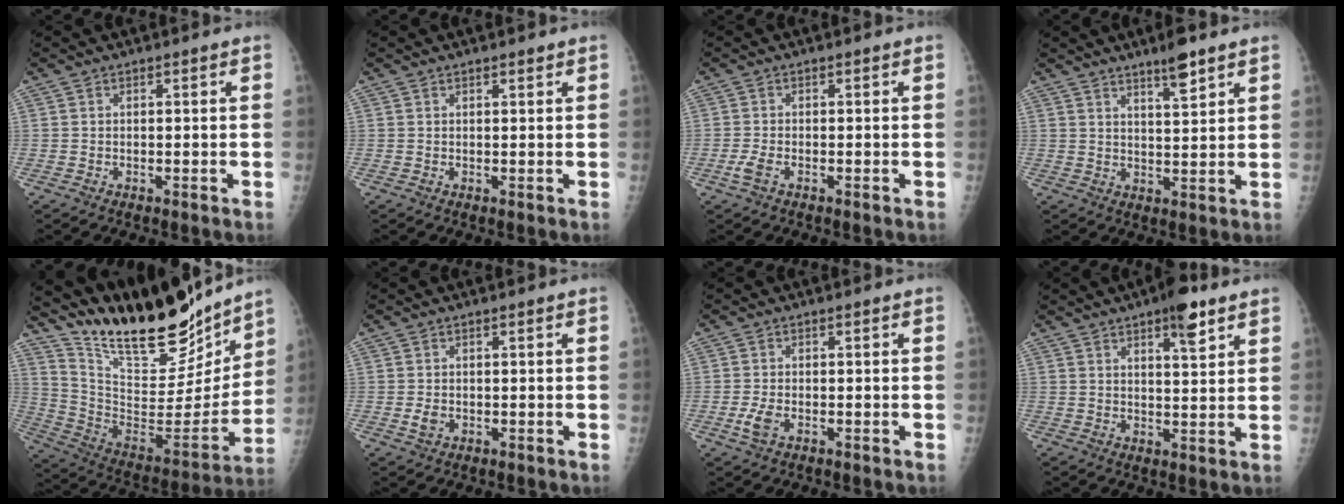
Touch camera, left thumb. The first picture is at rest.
{"total": 0.9, "force": [0.7, 0.3, 0.5], "torque": [-0.007, -0.003, 0.011]}
{"total": 2.1, "force": [-0.9, 1.0, 1.6], "torque": [-0.043, -0.002, -0.022]}
{"total": 5.6, "force": [4.0, 0.8, 3.8], "torque": [-0.056, -0.028, 0.064]}
{"total": 27.5, "force": [21.9, 8.6, 14.2], "torque": [-0.203, -0.100, 0.357]}
{"total": 1.7, "force": [-0.3, 1.3, 1.1], "torque": [-0.019, -0.001, -0.004]}
{"total": 2.7, "force": [-0.9, 1.4, 2.1], "torque": [-0.051, -0.003, -0.020]}
{"total": 6.9, "force": [4.3, 2.0, 5.1], "torque": [-0.064, -0.022, 0.059]}